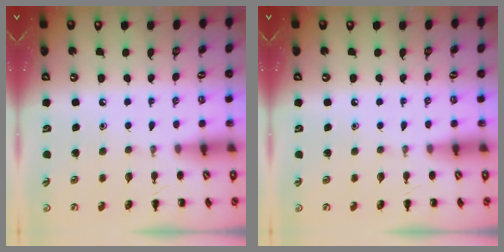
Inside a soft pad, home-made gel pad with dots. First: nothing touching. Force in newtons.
{"total": 0.0}